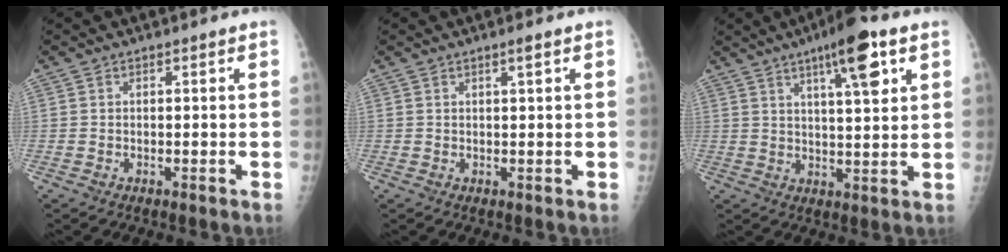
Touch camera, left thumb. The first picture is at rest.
{"total": 1.3, "force": [0.7, -0.1, 1.0], "torque": [-0.018, -0.003, 0.013]}
{"total": 10.9, "force": [5.5, 2.3, 9.1], "torque": [-0.131, -0.020, 0.081]}